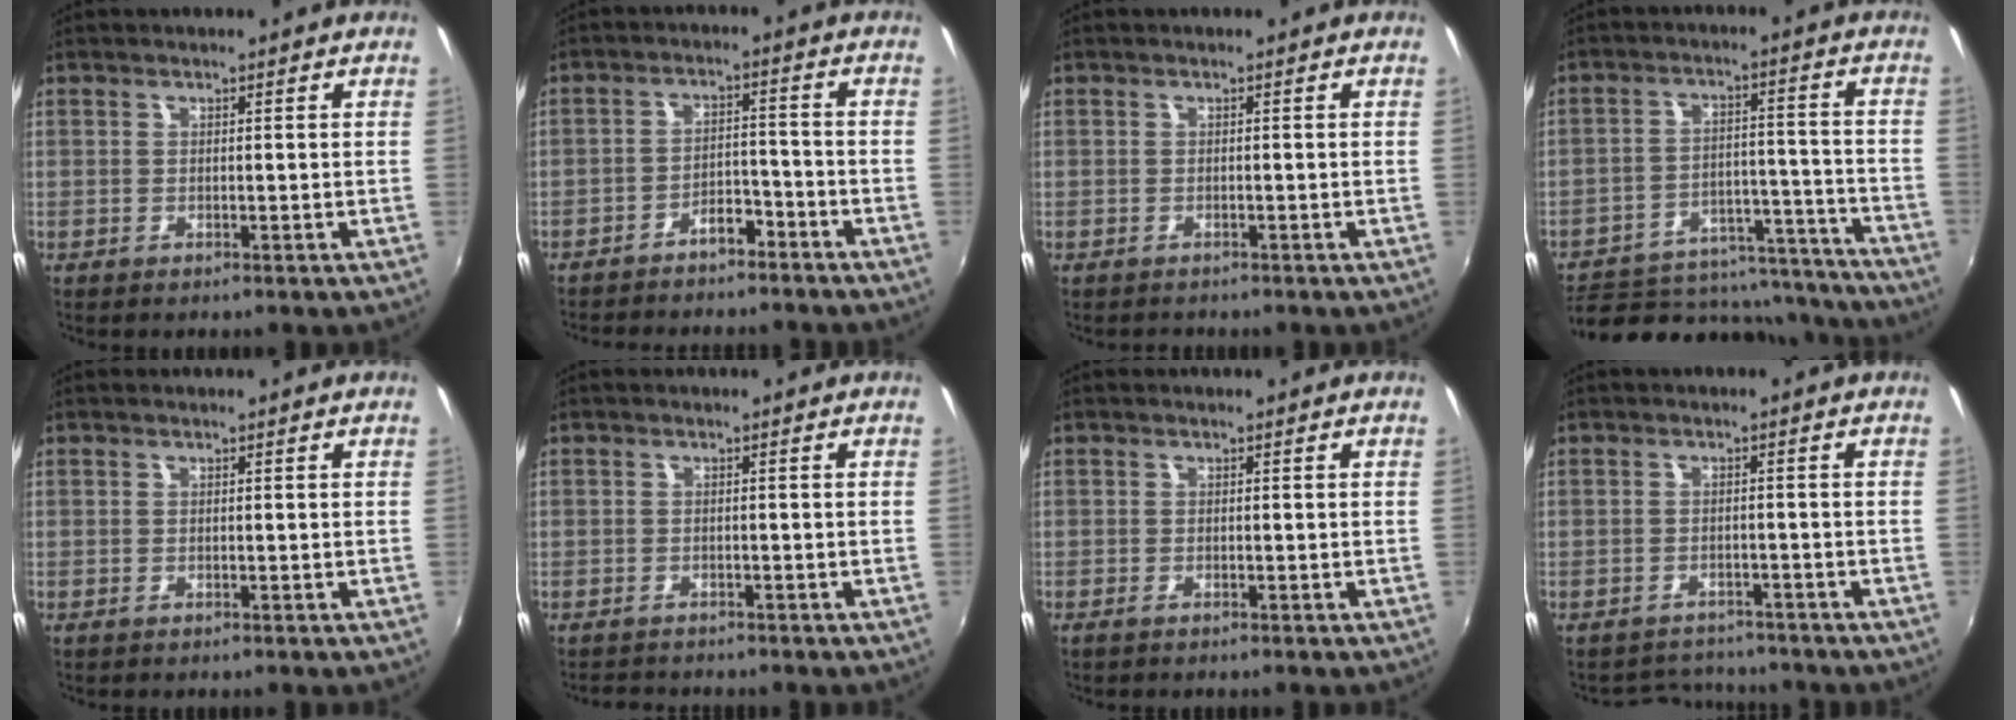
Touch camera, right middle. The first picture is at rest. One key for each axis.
{"total": 8.7, "fx": -7.6, "fy": 3.0, "fz": 3.2, "tx": -0.076, "ty": 0.019, "tz": -0.104}
{"total": 0.9, "fx": -0.9, "fy": 0.4, "fz": 0.0, "tx": -0.004, "ty": 0.002, "tz": -0.013}
{"total": 19.9, "fx": -15.9, "fy": 9.6, "fz": 7.1, "tx": -0.138, "ty": 0.037, "tz": -0.184}
{"total": 0.0}
{"total": 2.3, "fx": -2.1, "fy": 0.8, "fz": 0.1, "tx": -0.011, "ty": -0.002, "tz": -0.040}
{"total": 0.7, "fx": -0.6, "fy": 0.1, "fz": 0.4, "tx": -0.008, "ty": -0.003, "tz": -0.012}
{"total": 5.0, "fx": -4.7, "fy": 1.6, "fz": -0.1, "tx": -0.012, "ty": 0.011, "tz": -0.072}